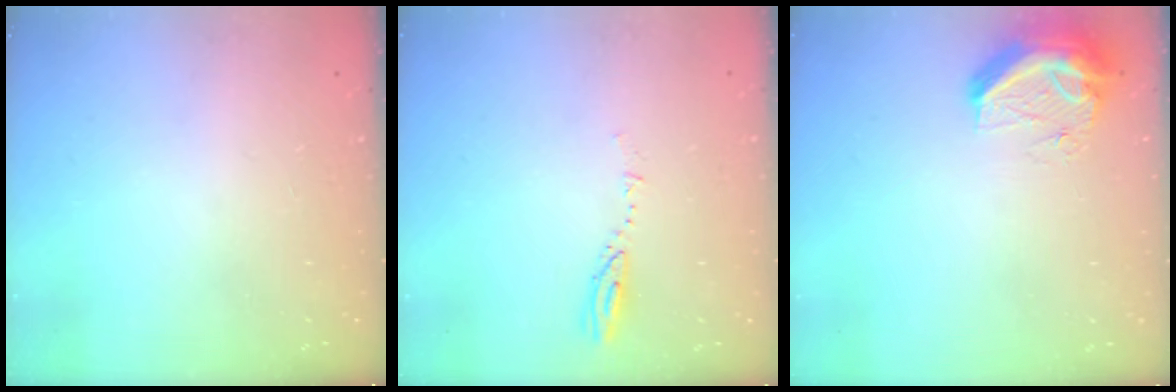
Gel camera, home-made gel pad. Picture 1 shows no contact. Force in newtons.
{"total": 2.9, "press": 2.9, "slide": 0.3}
{"total": 10.5, "press": 10.5, "slide": 0.7}